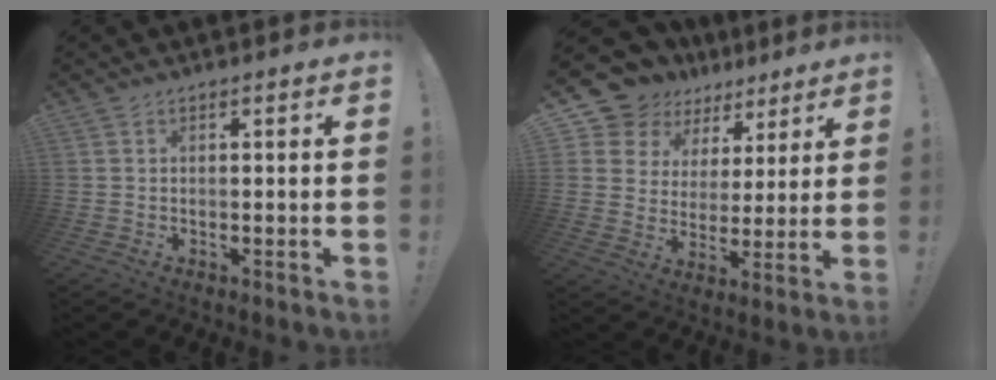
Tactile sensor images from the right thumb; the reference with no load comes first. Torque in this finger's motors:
{"motor_torque": [0.05, 0.27, -0.20, 0.37, 0.01]}